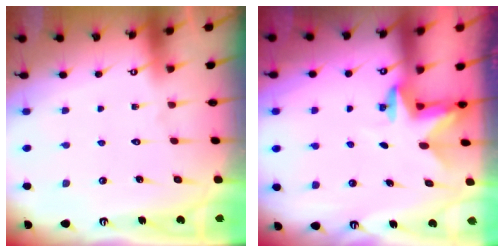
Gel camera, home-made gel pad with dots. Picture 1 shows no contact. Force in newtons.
{"total": 2.4, "press": 2.4, "slide": 0.4}